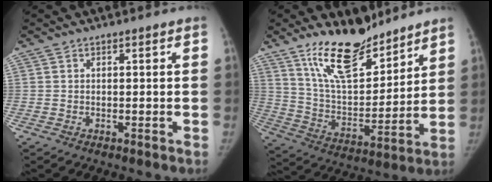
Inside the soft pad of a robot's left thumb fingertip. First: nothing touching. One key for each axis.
{"total": 17.2, "fx": 13.0, "fy": 6.6, "fz": 9.1, "tx": -0.115, "ty": -0.084, "tz": 0.238}